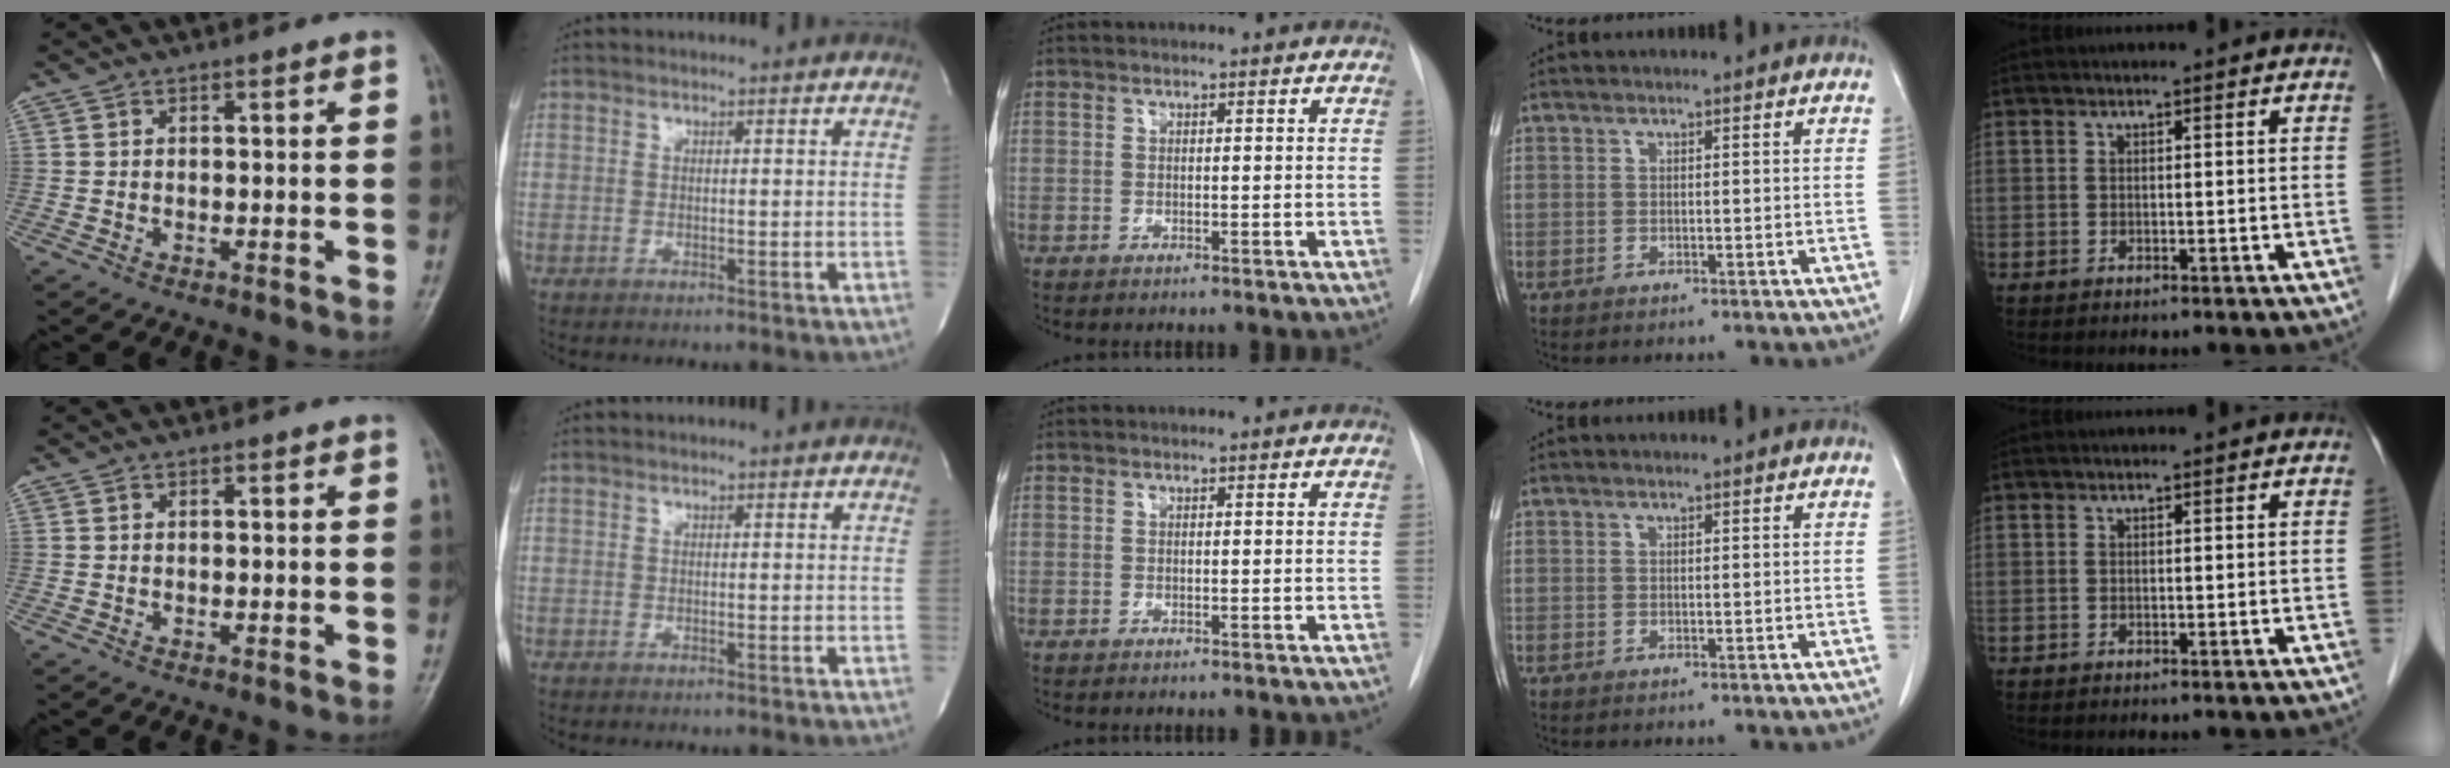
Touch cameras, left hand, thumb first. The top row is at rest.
{}